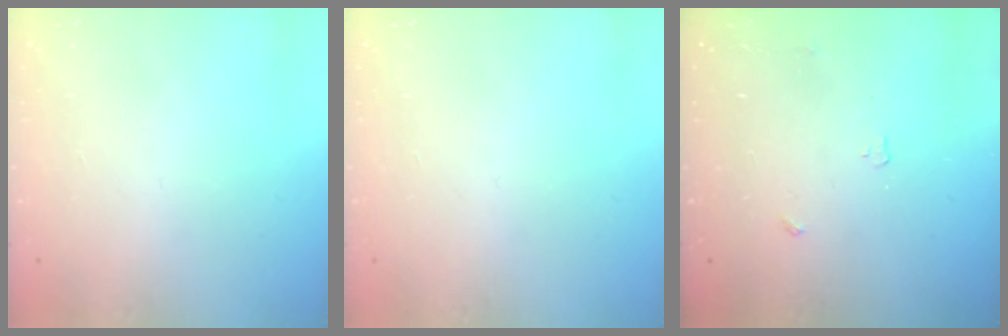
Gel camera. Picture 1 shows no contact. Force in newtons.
{"total": 0.0}
{"total": 3.0, "press": 2.9, "slide": 0.5}